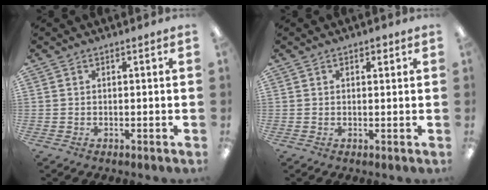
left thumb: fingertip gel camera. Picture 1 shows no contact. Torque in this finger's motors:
{"motor_torque": [-0.22, -0.09, -0.43, 0.30, 0.07]}